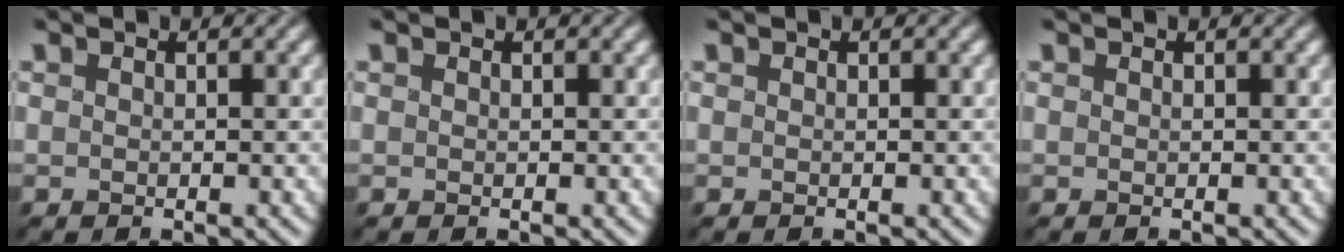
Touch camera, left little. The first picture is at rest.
{"total": 0.0}
{"total": 0.0}
{"total": 0.0}